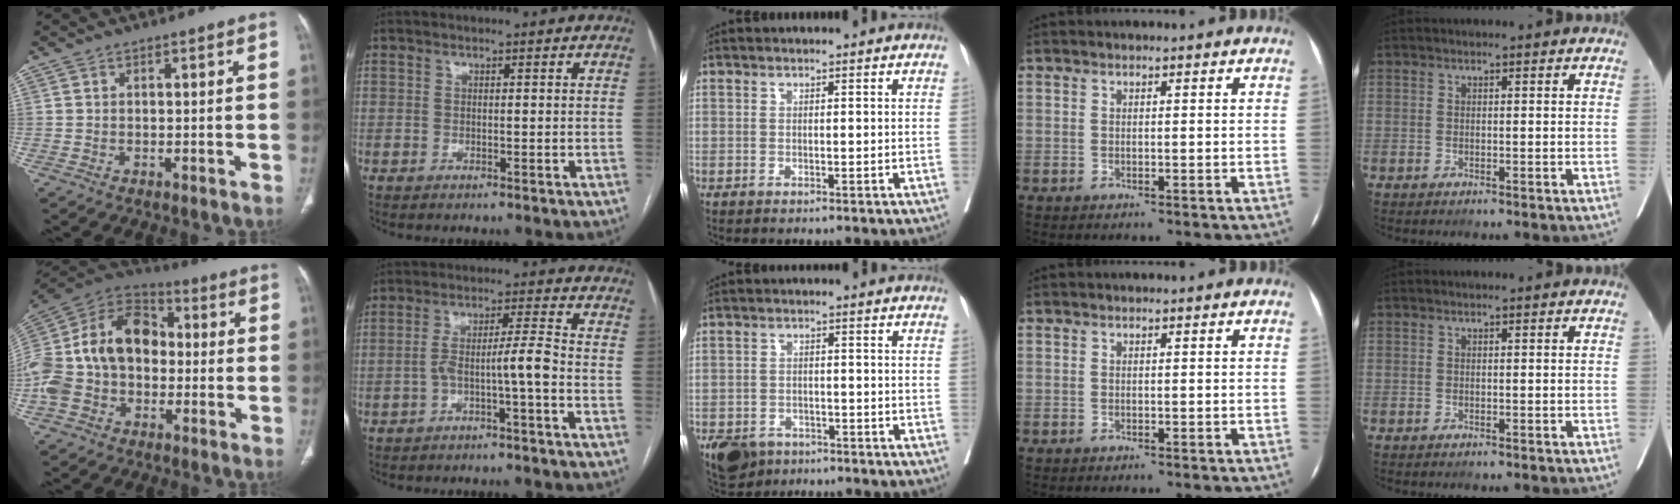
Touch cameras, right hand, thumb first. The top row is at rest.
{"thumb": {"total": 21.7, "force": [-0.9, 15.7, 15.0], "torque": [-0.301, 0.047, -0.020]}, "index": {"total": 5.4, "force": [-2.3, -0.5, 4.8], "torque": [-0.089, 0.022, -0.036]}, "middle": {"total": 7.2, "force": [-5.0, 4.5, 2.5], "torque": [-0.044, -0.001, -0.080]}}